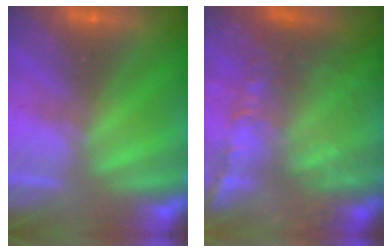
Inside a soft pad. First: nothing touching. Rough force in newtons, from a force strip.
{"total": 9.1}